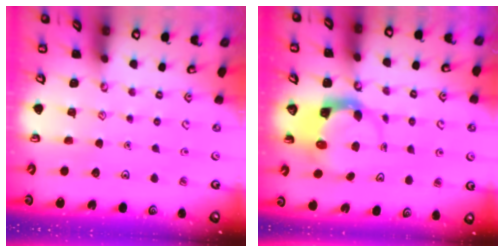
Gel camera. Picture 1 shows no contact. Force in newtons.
{"total": 3.7, "press": 3.6, "slide": 0.5}